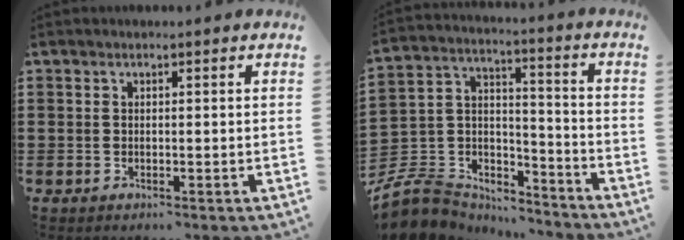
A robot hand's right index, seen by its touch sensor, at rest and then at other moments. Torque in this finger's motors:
{"motor_torque": [0.28, -0.07, -0.03, -0.21]}